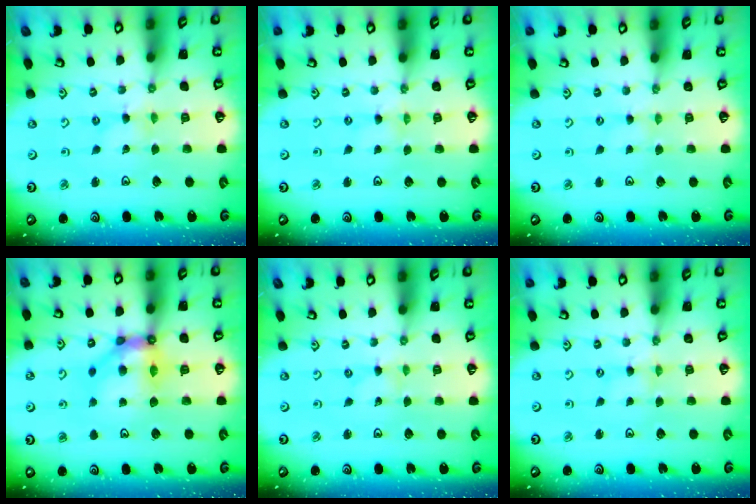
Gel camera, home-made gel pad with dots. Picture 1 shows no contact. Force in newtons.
{"total": 0.0}
{"total": 0.5, "press": 0.5, "slide": 0.1}
{"total": 10.4, "press": 10.3, "slide": 1.1}
{"total": 0.0}
{"total": 0.0}